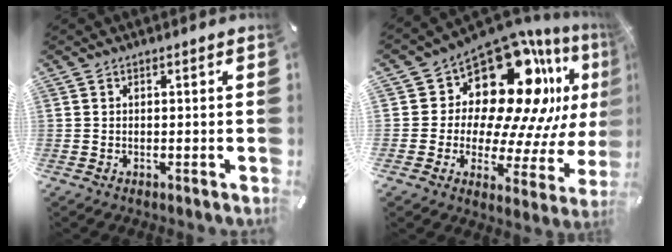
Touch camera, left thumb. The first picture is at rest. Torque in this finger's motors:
{"motor_torque": [2.56, 2.44, 0.83, 0.33, 0.09]}